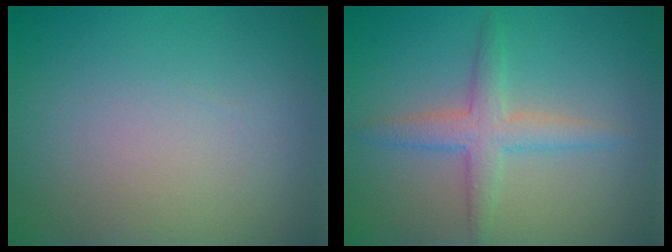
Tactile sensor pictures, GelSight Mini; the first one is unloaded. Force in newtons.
{"total": 3.1, "press": 3.1, "slide": 0.0}